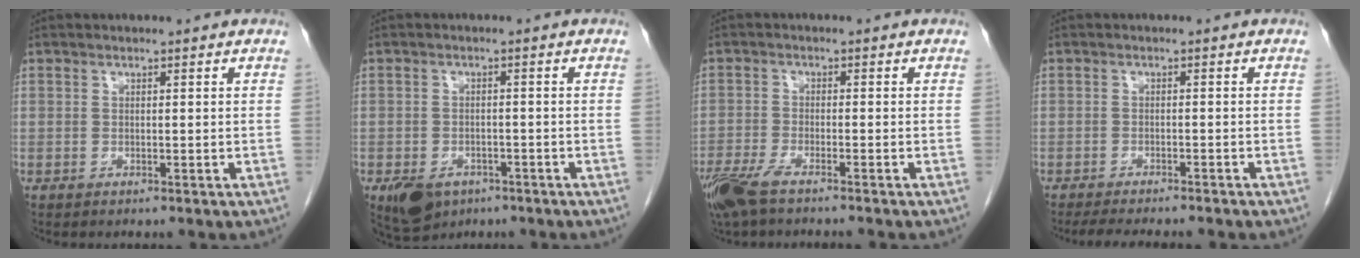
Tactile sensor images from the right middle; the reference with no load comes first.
{"total": 6.4, "force": [-3.8, 4.2, 2.9], "torque": [-0.051, -0.003, -0.052]}
{"total": 7.0, "force": [-5.5, 1.0, 4.2], "torque": [-0.080, -0.015, -0.100]}
{"total": 9.8, "force": [-8.4, 1.7, 4.8], "torque": [-0.059, -0.009, -0.110]}